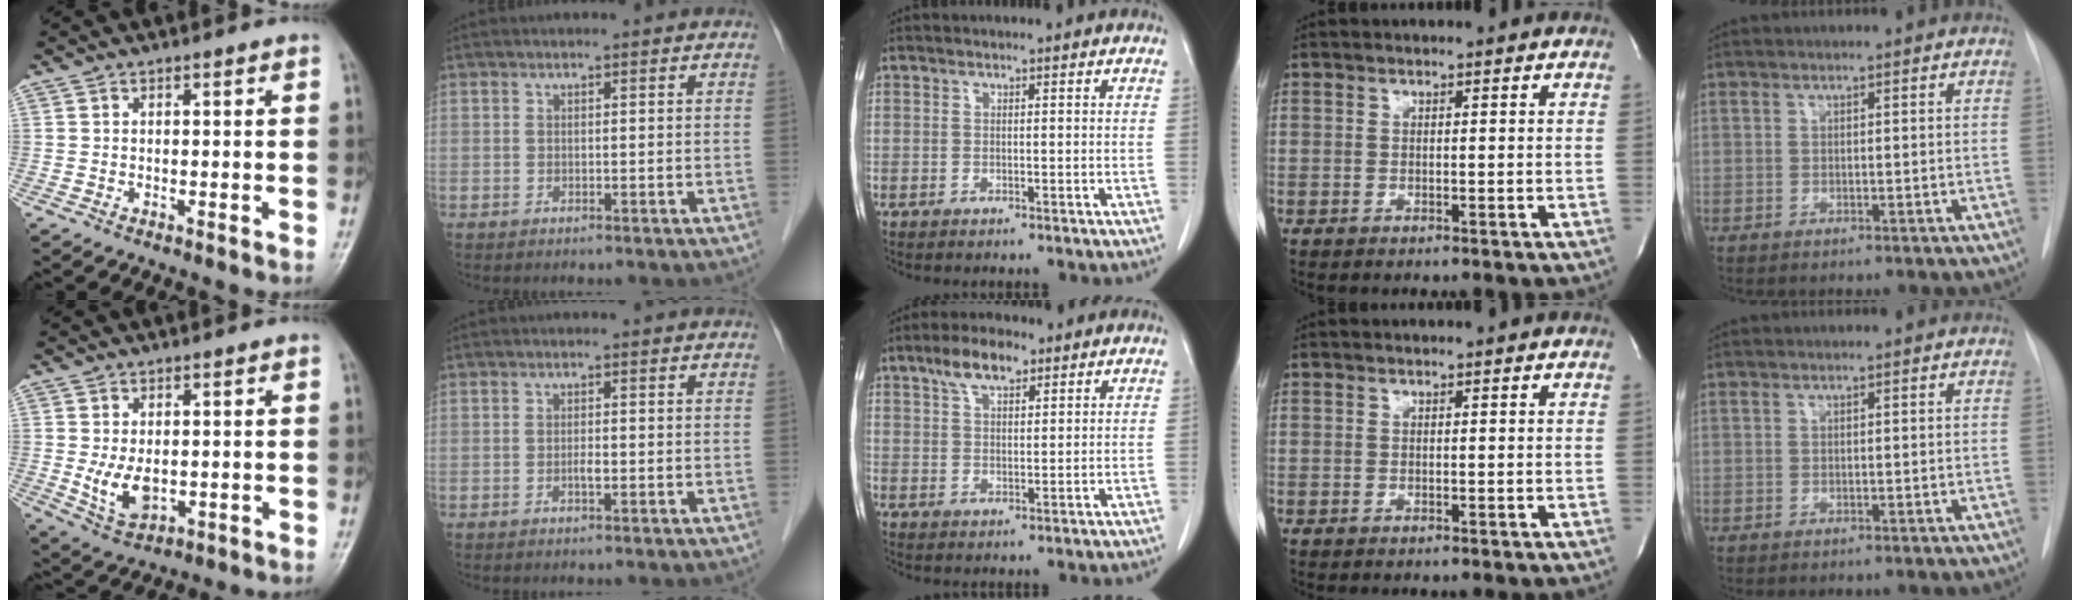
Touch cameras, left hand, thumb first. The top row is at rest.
{"thumb": {"total": 6.2, "force": [-0.3, 3.9, 4.8], "torque": [-0.081, -0.015, 0.007]}, "index": {"total": 1.4, "force": [-1.1, 0.1, 0.8], "torque": [-0.018, -0.006, -0.018]}, "middle": {"total": 5.9, "force": [3.8, 2.3, 3.9], "torque": [-0.076, 0.014, 0.068]}}